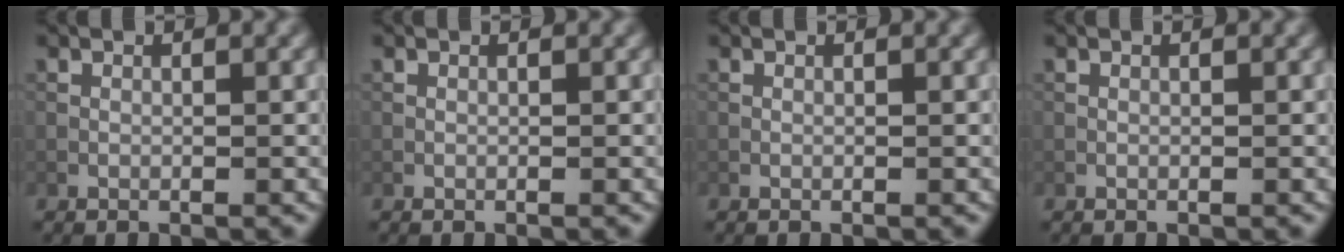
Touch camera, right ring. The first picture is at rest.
{"total": 0.0}
{"total": 0.0}
{"total": 0.0}